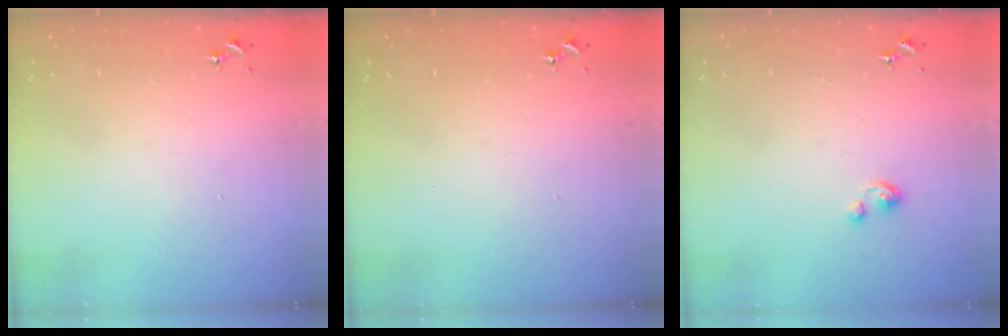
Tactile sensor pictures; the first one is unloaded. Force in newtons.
{"total": 0.0}
{"total": 2.3, "press": 2.3, "slide": 0.3}